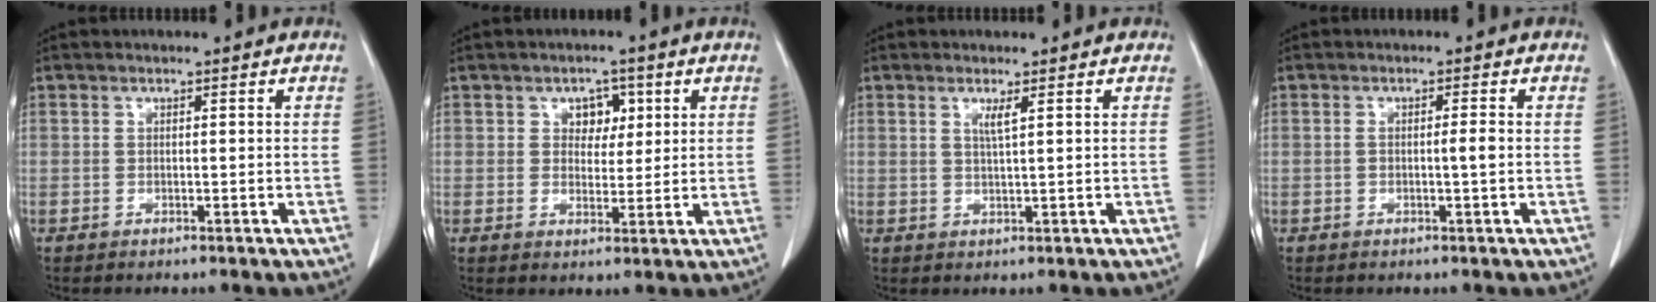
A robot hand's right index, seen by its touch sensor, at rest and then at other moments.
{"total": 3.8, "force": [1.5, 2.8, 2.2], "torque": [-0.020, 0.005, 0.020]}
{"total": 1.7, "force": [0.9, -0.3, 1.4], "torque": [-0.029, -0.005, 0.016]}
{"total": 1.6, "force": [-0.2, -0.1, 1.6], "torque": [-0.028, 0.000, -0.004]}